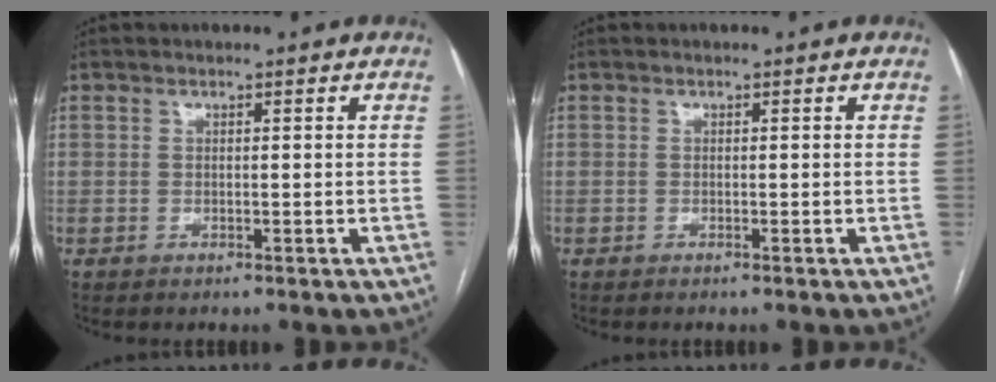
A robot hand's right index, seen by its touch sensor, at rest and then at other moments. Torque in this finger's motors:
{"motor_torque": [-0.17, 0.04, 0.04, 0.00]}